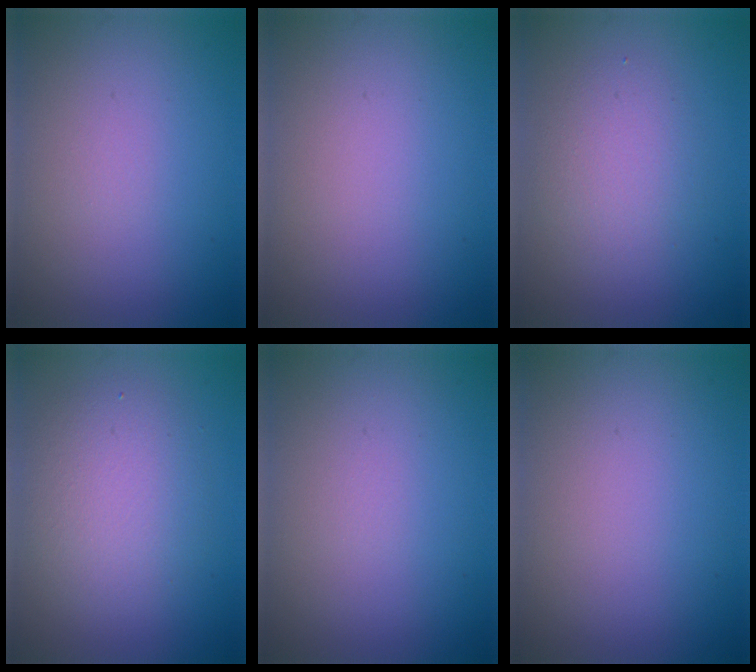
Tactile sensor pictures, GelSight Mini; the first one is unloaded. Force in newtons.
{"total": 0.0}
{"total": 2.7, "press": 2.7, "slide": 0.1}
{"total": 4.2, "press": 4.2, "slide": 0.1}
{"total": 0.0}
{"total": 0.0}